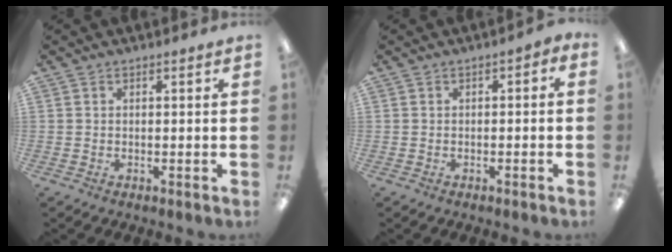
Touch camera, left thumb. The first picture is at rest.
{"total": 1.4, "force": [-1.1, 0.8, 0.6], "torque": [-0.010, 0.005, -0.022]}